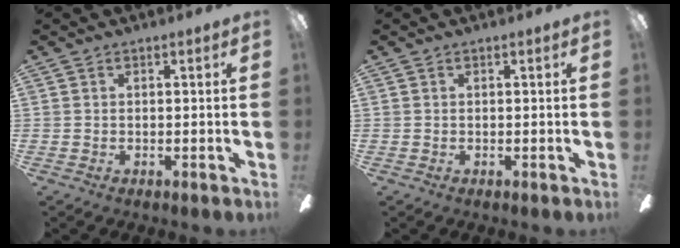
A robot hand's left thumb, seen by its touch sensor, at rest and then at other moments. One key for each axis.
{"total": 0.0}